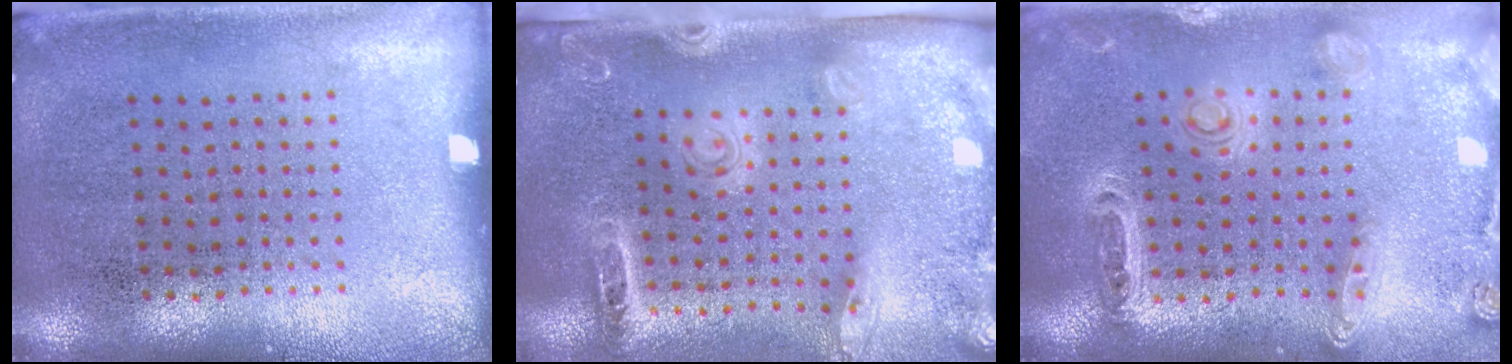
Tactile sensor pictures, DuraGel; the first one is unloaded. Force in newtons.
{"total": 2.7, "press": 2.0, "slide": 1.8}
{"total": 1.4, "press": 1.3, "slide": 0.3}